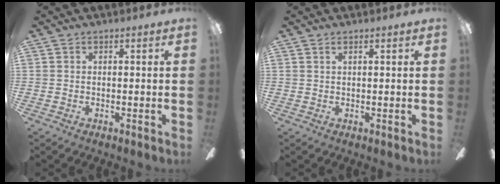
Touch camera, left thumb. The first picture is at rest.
{"total": 1.0, "force": [0.6, 0.1, 0.9], "torque": [-0.019, 0.001, 0.010]}